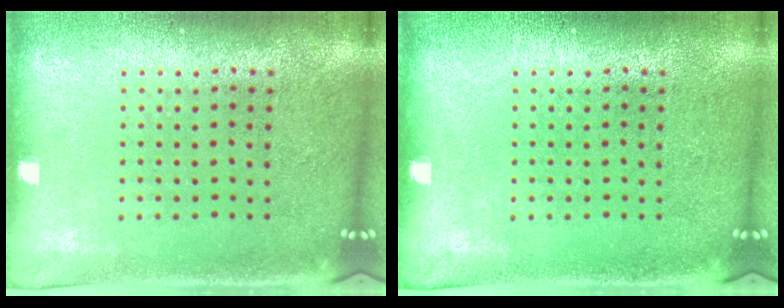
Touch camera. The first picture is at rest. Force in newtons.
{"total": 0.0}